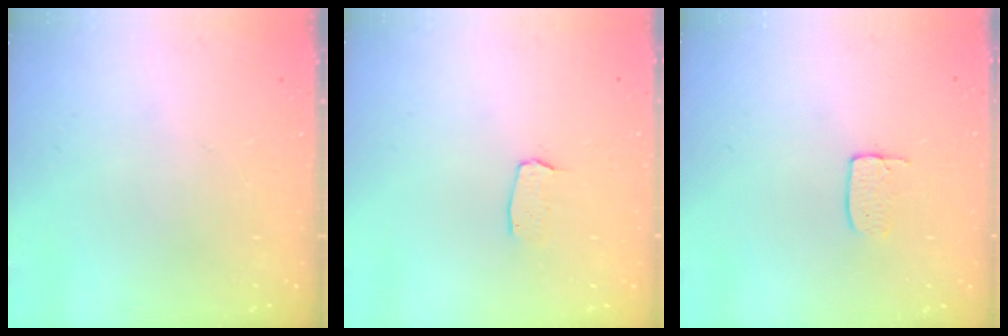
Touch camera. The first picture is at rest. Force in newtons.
{"total": 2.9, "press": 2.9, "slide": 0.2}
{"total": 3.5, "press": 3.5, "slide": 0.2}